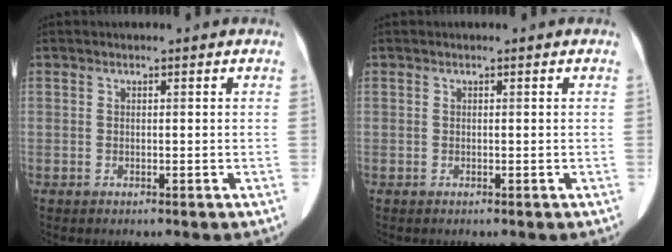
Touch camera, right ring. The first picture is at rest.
{"total": 0.0}